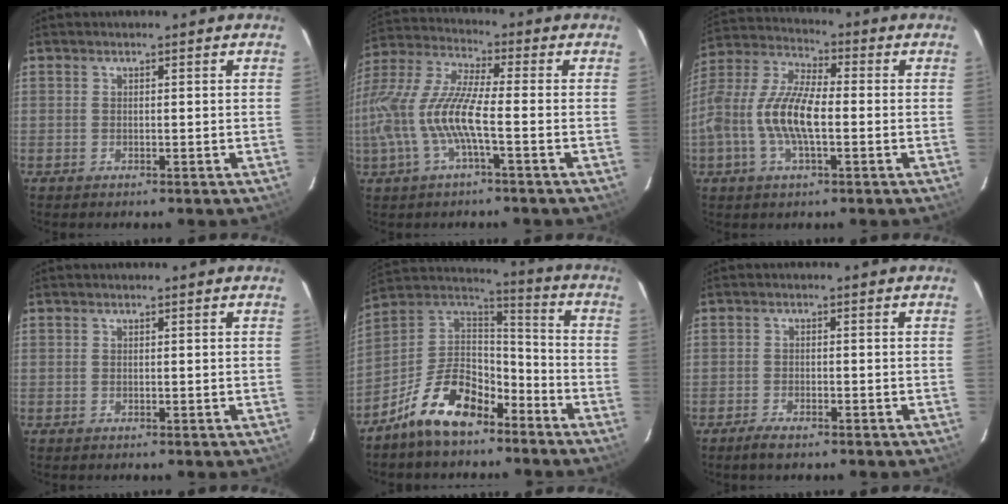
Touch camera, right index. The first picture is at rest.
{"total": 14.7, "force": [-3.3, 2.8, 14.0], "torque": [-0.285, -0.005, -0.063]}
{"total": 13.6, "force": [-2.5, 4.8, 12.5], "torque": [-0.258, 0.003, -0.052]}
{"total": 0.0}
{"total": 16.4, "force": [-10.6, 8.4, 9.2], "torque": [-0.198, 0.035, -0.183]}
{"total": 3.1, "force": [-2.5, 0.7, 1.7], "torque": [-0.047, -0.005, -0.048]}